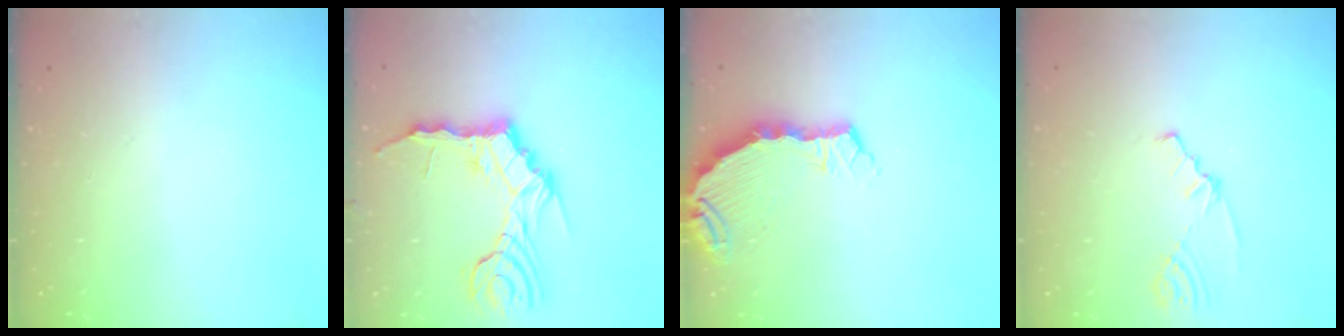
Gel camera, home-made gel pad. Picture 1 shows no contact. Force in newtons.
{"total": 13.4, "press": 13.3, "slide": 1.6}
{"total": 8.8, "press": 7.7, "slide": 4.1}
{"total": 1.8, "press": 1.8, "slide": 0.2}